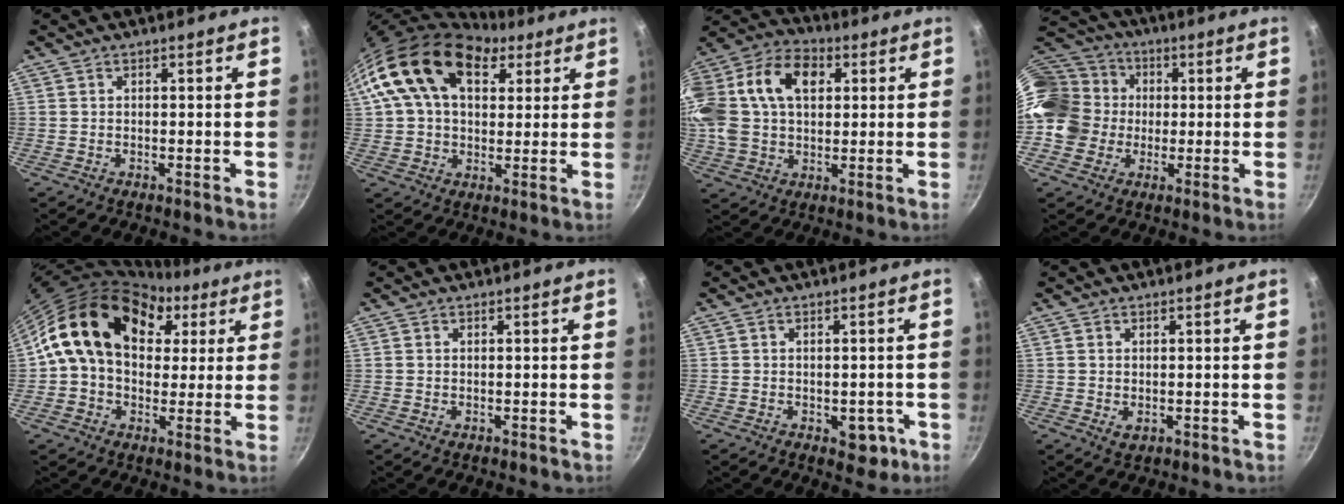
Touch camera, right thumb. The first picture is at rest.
{"total": 19.3, "force": [8.1, 12.1, 12.6], "torque": [-0.206, 0.003, 0.129]}
{"total": 26.3, "force": [6.6, 18.3, 17.8], "torque": [-0.395, 0.045, 0.101]}
{"total": 17.6, "force": [0.3, 15.5, 8.4], "torque": [-0.147, 0.041, -0.002]}
{"total": 19.7, "force": [5.8, 14.4, 12.1], "torque": [-0.179, 0.020, 0.085]}
{"total": 0.0}
{"total": 4.7, "force": [-1.5, 3.2, 3.2], "torque": [-0.010, 0.012, -0.011]}
{"total": 1.6, "force": [0.1, 1.1, 1.1], "torque": [-0.018, -0.003, 0.003]}